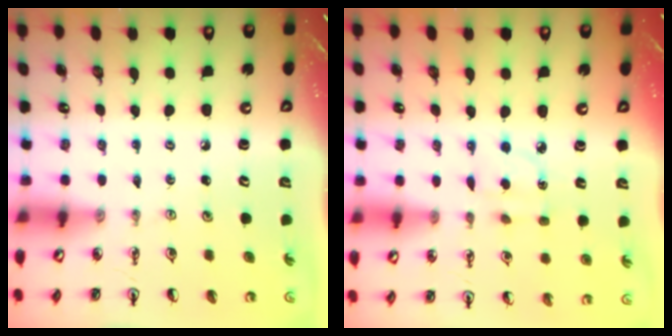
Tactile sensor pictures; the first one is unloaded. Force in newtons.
{"total": 3.7, "press": 3.6, "slide": 0.5}